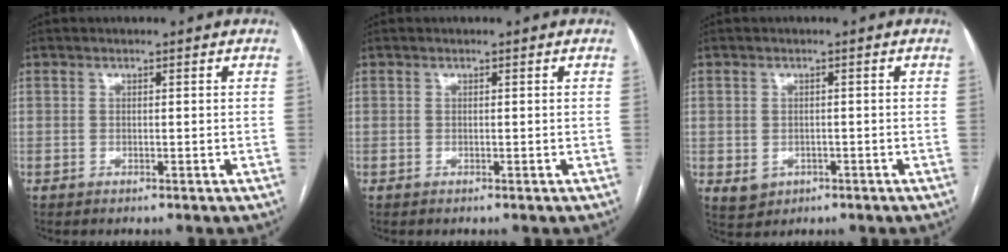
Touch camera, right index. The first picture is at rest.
{"total": 0.0}
{"total": 3.3, "force": [-0.9, 3.0, 0.9], "torque": [-0.010, 0.002, -0.003]}